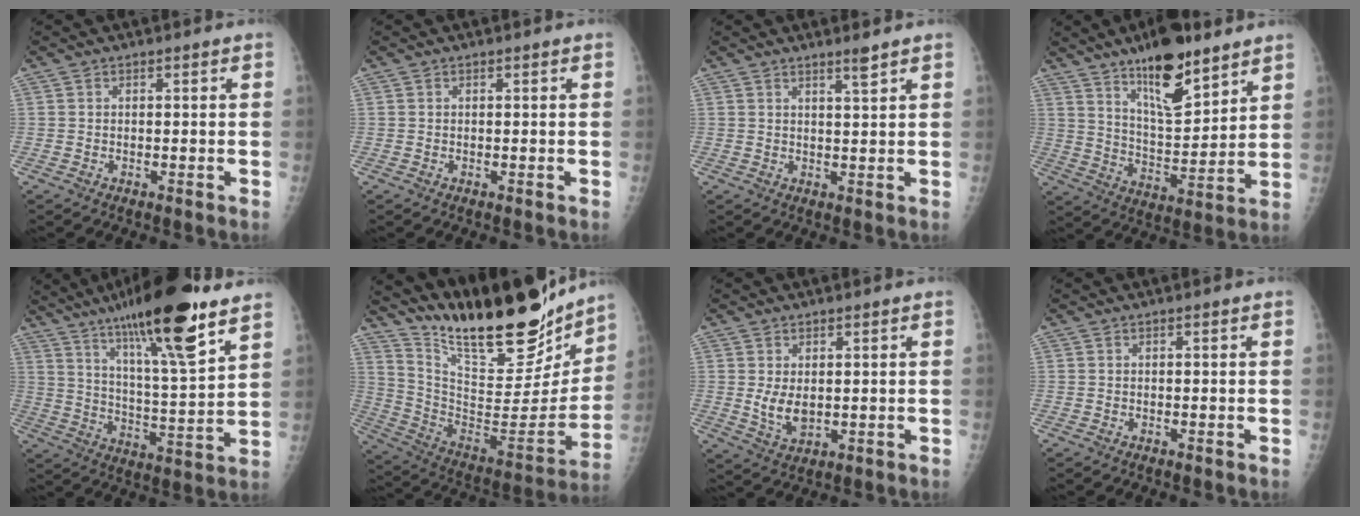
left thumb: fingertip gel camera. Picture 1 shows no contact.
{"total": 0.0}
{"total": 2.3, "force": [1.8, -0.2, 1.3], "torque": [-0.022, -0.019, 0.033]}
{"total": 15.5, "force": [10.4, 5.1, 10.2], "torque": [-0.140, -0.069, 0.182]}
{"total": 20.9, "force": [13.6, 3.2, 15.6], "torque": [-0.245, -0.056, 0.224]}
{"total": 29.4, "force": [23.1, 9.0, 15.9], "torque": [-0.227, -0.097, 0.360]}
{"total": 4.9, "force": [0.6, 3.0, 3.7], "torque": [-0.059, -0.015, 0.022]}
{"total": 0.0}